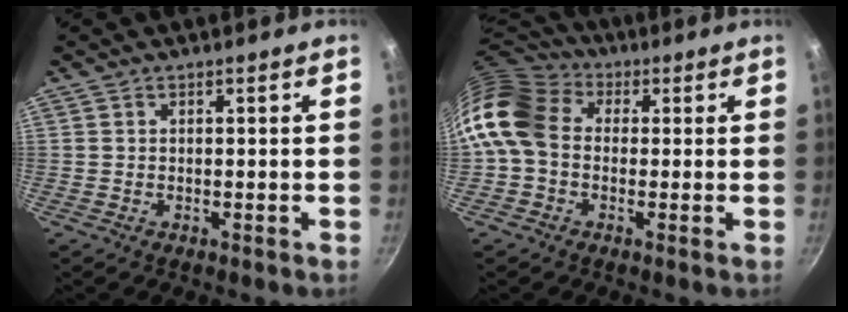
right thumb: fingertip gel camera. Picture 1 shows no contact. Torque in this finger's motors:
{"motor_torque": [0.58, 0.58, 0.33, -0.30, 0.15]}